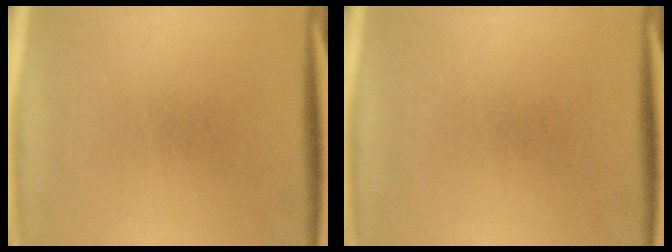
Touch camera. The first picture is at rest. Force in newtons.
{"total": 0.0}